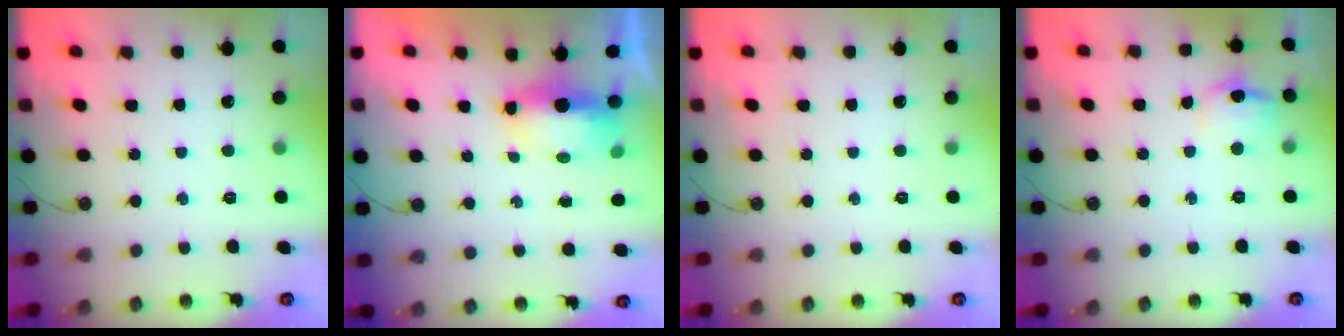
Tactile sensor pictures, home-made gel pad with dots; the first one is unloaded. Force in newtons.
{"total": 6.9, "press": 6.8, "slide": 1.3}
{"total": 0.0}
{"total": 10.2, "press": 10.2, "slide": 0.9}